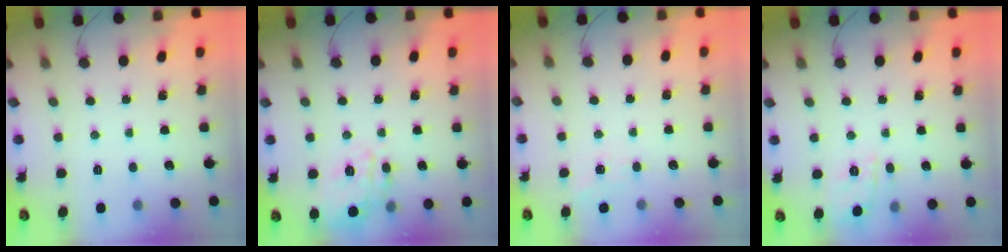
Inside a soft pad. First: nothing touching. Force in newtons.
{"total": 16.0, "press": 16.0, "slide": 0.9}
{"total": 2.3, "press": 1.6, "slide": 1.7}
{"total": 2.9, "press": 2.7, "slide": 1.2}